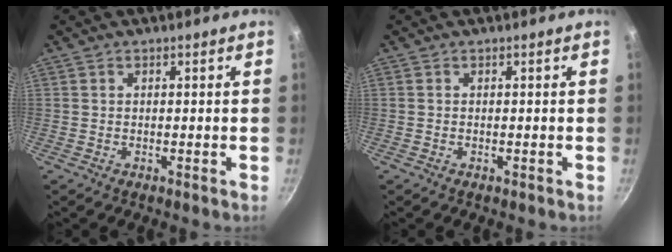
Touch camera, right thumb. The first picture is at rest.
{"total": 0.0}